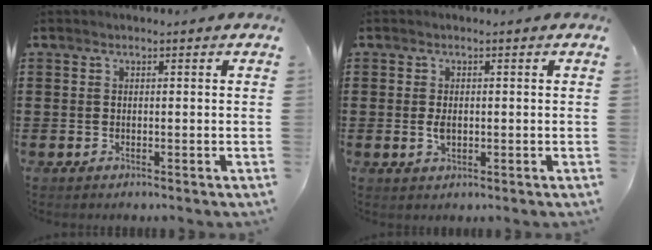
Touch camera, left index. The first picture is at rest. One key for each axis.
{"total": 2.2, "fx": -0.1, "fy": 1.1, "fz": 1.9, "tx": -0.045, "ty": -0.002, "tz": -0.004}